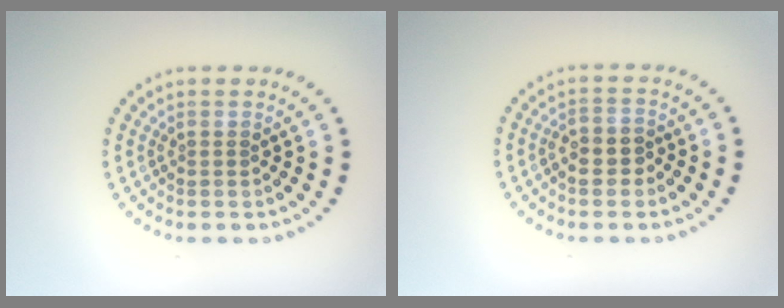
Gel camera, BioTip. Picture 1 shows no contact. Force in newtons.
{"total": 1.8, "press": 1.7, "slide": 0.6}